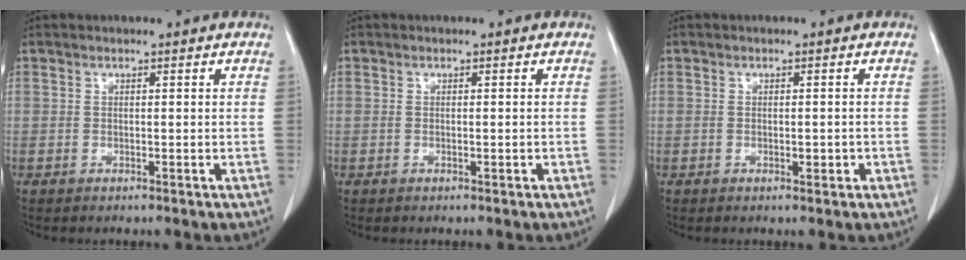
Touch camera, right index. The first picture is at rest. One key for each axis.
{"total": 0.6, "fx": -0.2, "fy": 0.1, "fz": 0.5, "tx": -0.014, "ty": -0.001, "tz": 0.002}
{"total": 1.4, "fx": -0.4, "fy": 0.6, "fz": 1.2, "tx": -0.022, "ty": -0.001, "tz": -0.003}